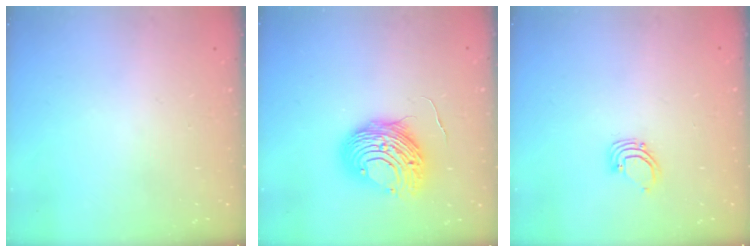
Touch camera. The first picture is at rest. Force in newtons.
{"total": 12.2, "press": 12.2, "slide": 1.4}
{"total": 3.2, "press": 3.2, "slide": 0.2}